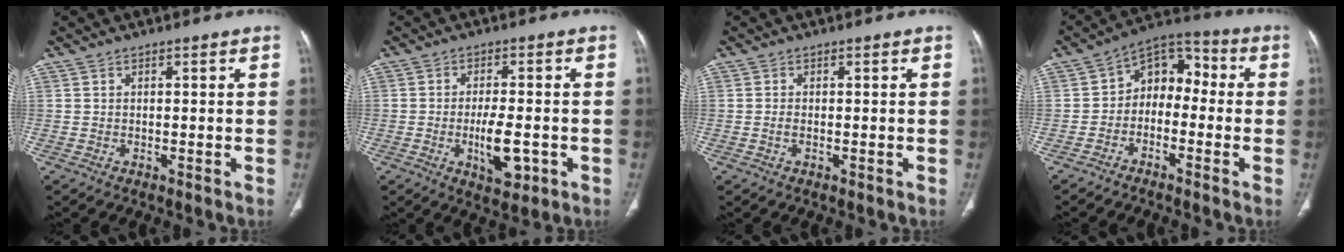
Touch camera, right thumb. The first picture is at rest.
{"total": 7.5, "force": [-2.1, 3.1, 6.6], "torque": [-0.099, 0.001, -0.026]}
{"total": 1.0, "force": [-0.2, 0.5, 0.8], "torque": [-0.022, 0.002, -0.004]}
{"total": 9.1, "force": [-1.6, 6.8, 5.8], "torque": [-0.053, 0.047, -0.047]}